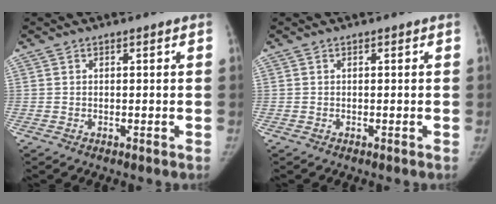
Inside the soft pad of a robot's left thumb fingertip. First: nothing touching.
{"total": 0.0}